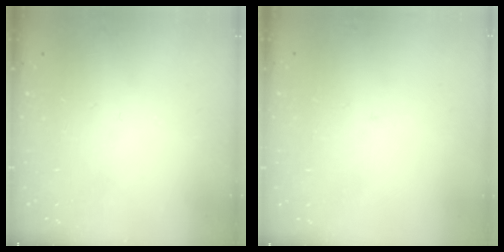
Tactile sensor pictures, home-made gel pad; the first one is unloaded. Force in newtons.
{"total": 2.0, "press": 2.0, "slide": 0.1}